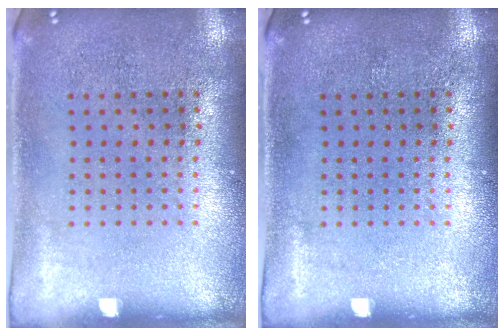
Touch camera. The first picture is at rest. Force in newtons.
{"total": 0.0}